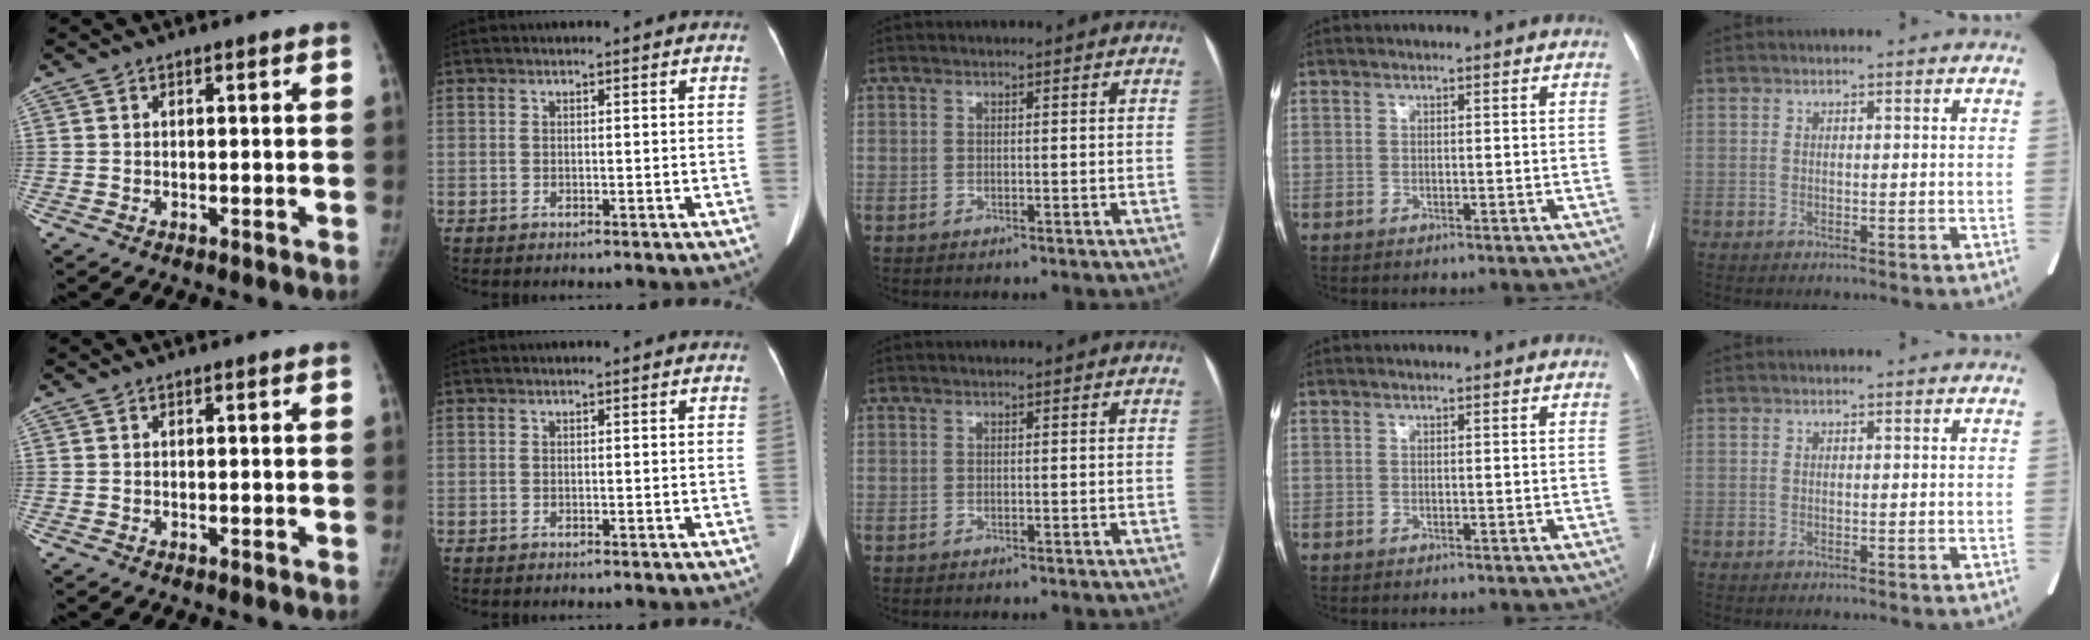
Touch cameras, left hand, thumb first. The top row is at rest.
{}